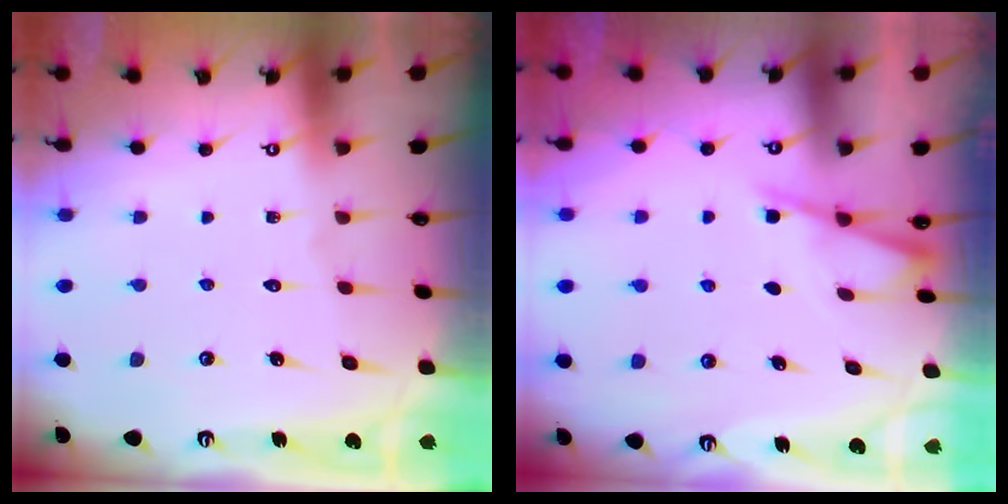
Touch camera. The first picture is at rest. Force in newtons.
{"total": 3.0, "press": 3.0, "slide": 0.5}